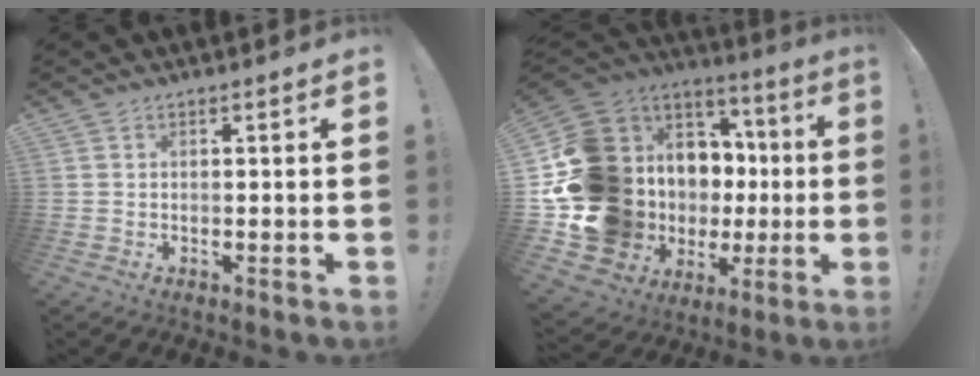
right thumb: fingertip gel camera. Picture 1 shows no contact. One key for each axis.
{"total": 17.6, "fx": 0.5, "fy": 13.5, "fz": 11.2, "tx": -0.225, "ty": -0.059, "tz": 0.081}